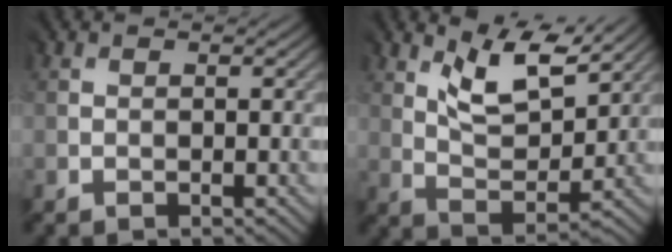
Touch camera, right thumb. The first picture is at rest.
{"total": 7.7, "force": [6.0, 2.4, 4.3], "torque": [-0.080, -0.006, 0.112]}